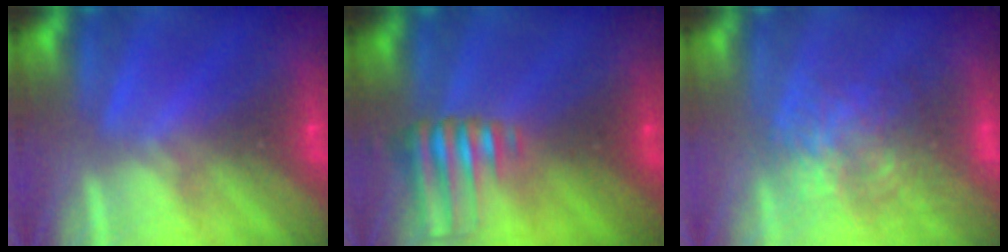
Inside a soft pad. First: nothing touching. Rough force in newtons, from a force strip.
{"total": 8.4}
{"total": 3.6}